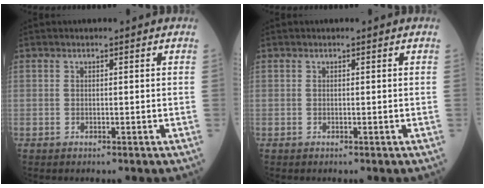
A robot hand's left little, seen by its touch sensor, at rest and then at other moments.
{"total": 0.0}